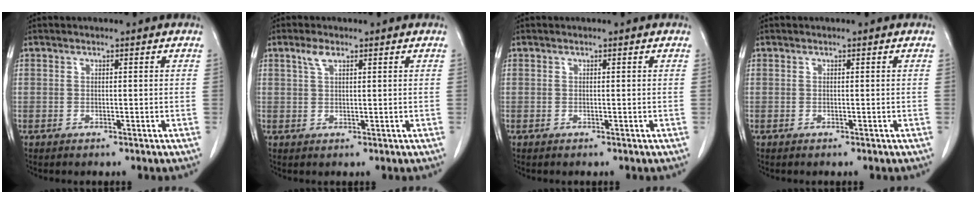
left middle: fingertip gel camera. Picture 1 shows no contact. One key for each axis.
{"total": 2.2, "fx": 1.4, "fy": 0.7, "fz": 1.6, "tx": -0.040, "ty": 0.007, "tz": 0.031}
{"total": 0.0}
{"total": 0.0}